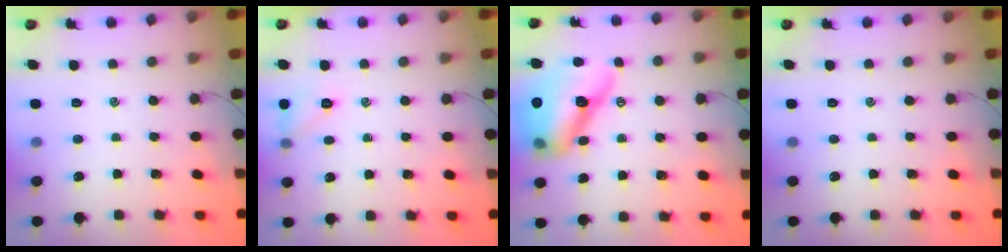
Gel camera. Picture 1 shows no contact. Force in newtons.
{"total": 7.4, "press": 7.3, "slide": 1.3}
{"total": 16.8, "press": 16.0, "slide": 4.9}
{"total": 0.0}